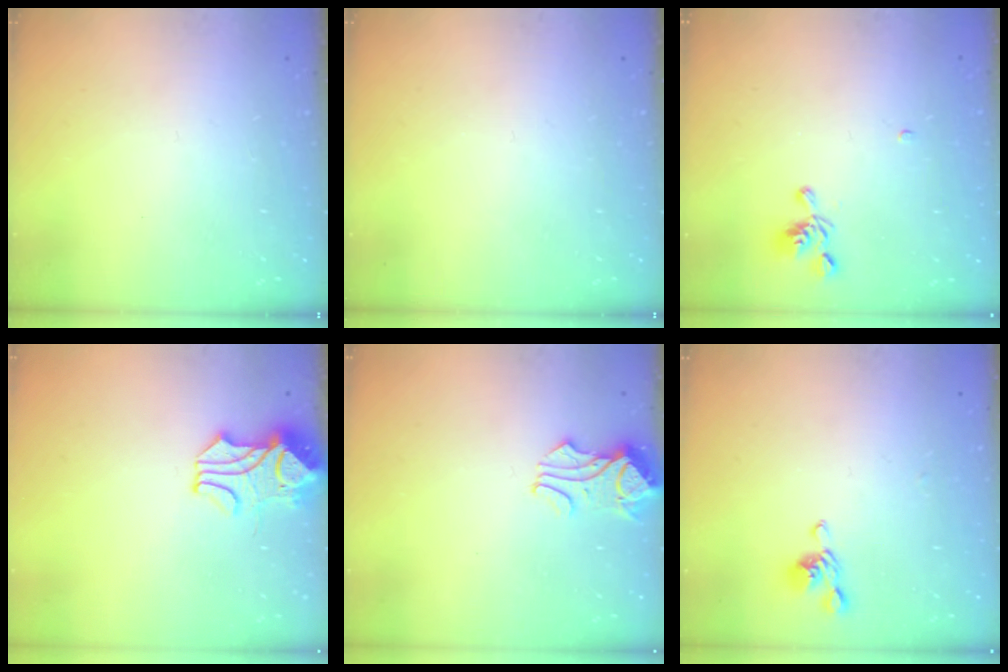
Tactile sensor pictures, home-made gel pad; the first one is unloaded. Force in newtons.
{"total": 0.0}
{"total": 5.2, "press": 5.2, "slide": 0.8}
{"total": 2.2, "press": 2.0, "slide": 1.0}
{"total": 0.6, "press": 0.2, "slide": 0.6}
{"total": 3.8, "press": 3.8, "slide": 0.6}